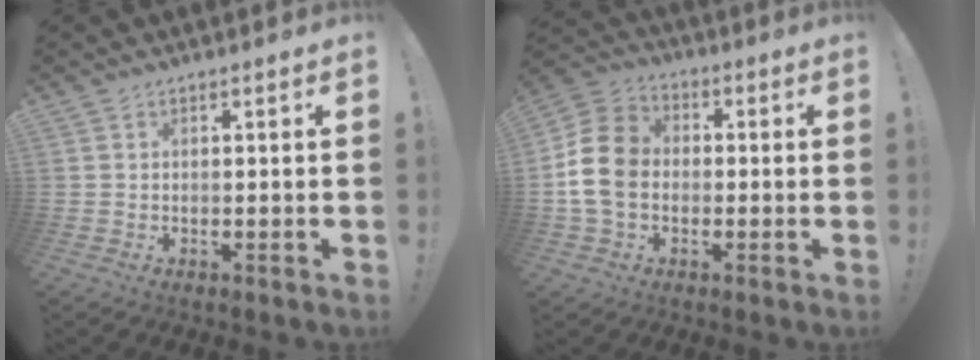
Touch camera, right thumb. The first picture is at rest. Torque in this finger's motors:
{"motor_torque": [0.13, 0.53, 0.02, 0.13, 0.32]}